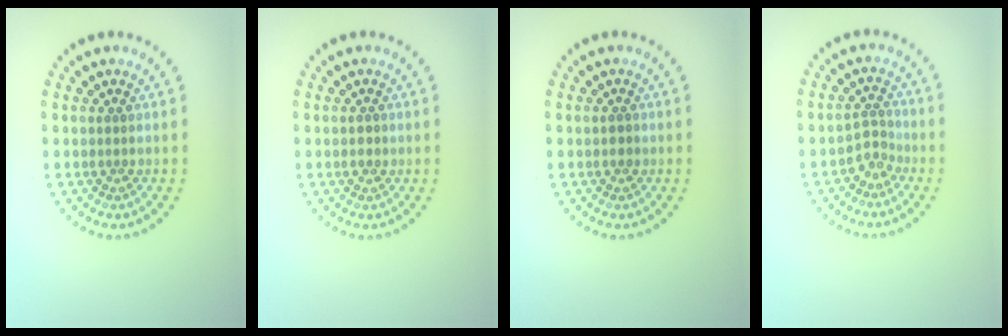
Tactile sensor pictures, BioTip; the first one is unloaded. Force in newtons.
{"total": 0.9, "press": 0.9, "slide": 0.2}
{"total": 0.7, "press": 0.7, "slide": 0.1}
{"total": 2.0, "press": 1.3, "slide": 1.4}